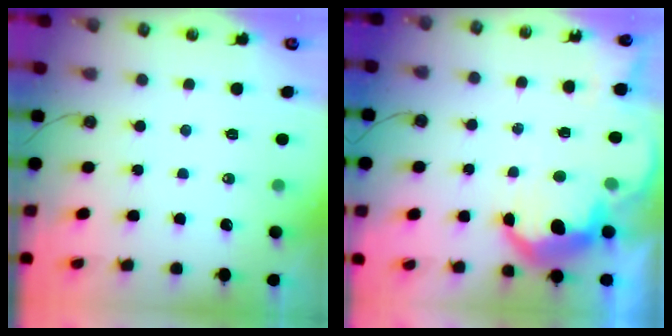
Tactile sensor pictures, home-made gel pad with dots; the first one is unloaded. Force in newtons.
{"total": 11.3, "press": 11.3, "slide": 0.9}